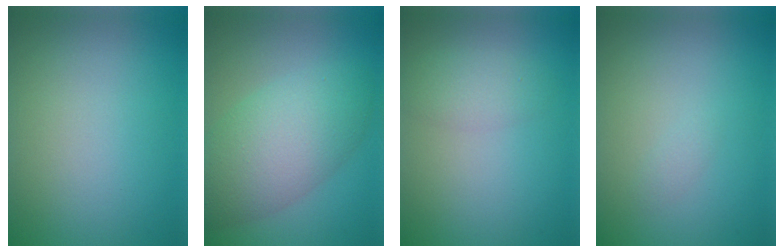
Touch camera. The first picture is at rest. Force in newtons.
{"total": 7.3, "press": 7.3, "slide": 0.1}
{"total": 2.1, "press": 2.1, "slide": 0.1}
{"total": 0.6, "press": 0.6, "slide": 0.0}